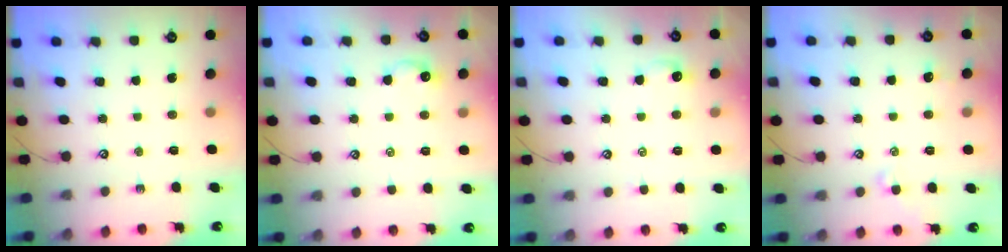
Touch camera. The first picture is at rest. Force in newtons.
{"total": 1.1, "press": 0.9, "slide": 0.5}
{"total": 1.6, "press": 1.5, "slide": 0.4}
{"total": 1.4, "press": 1.3, "slide": 0.5}